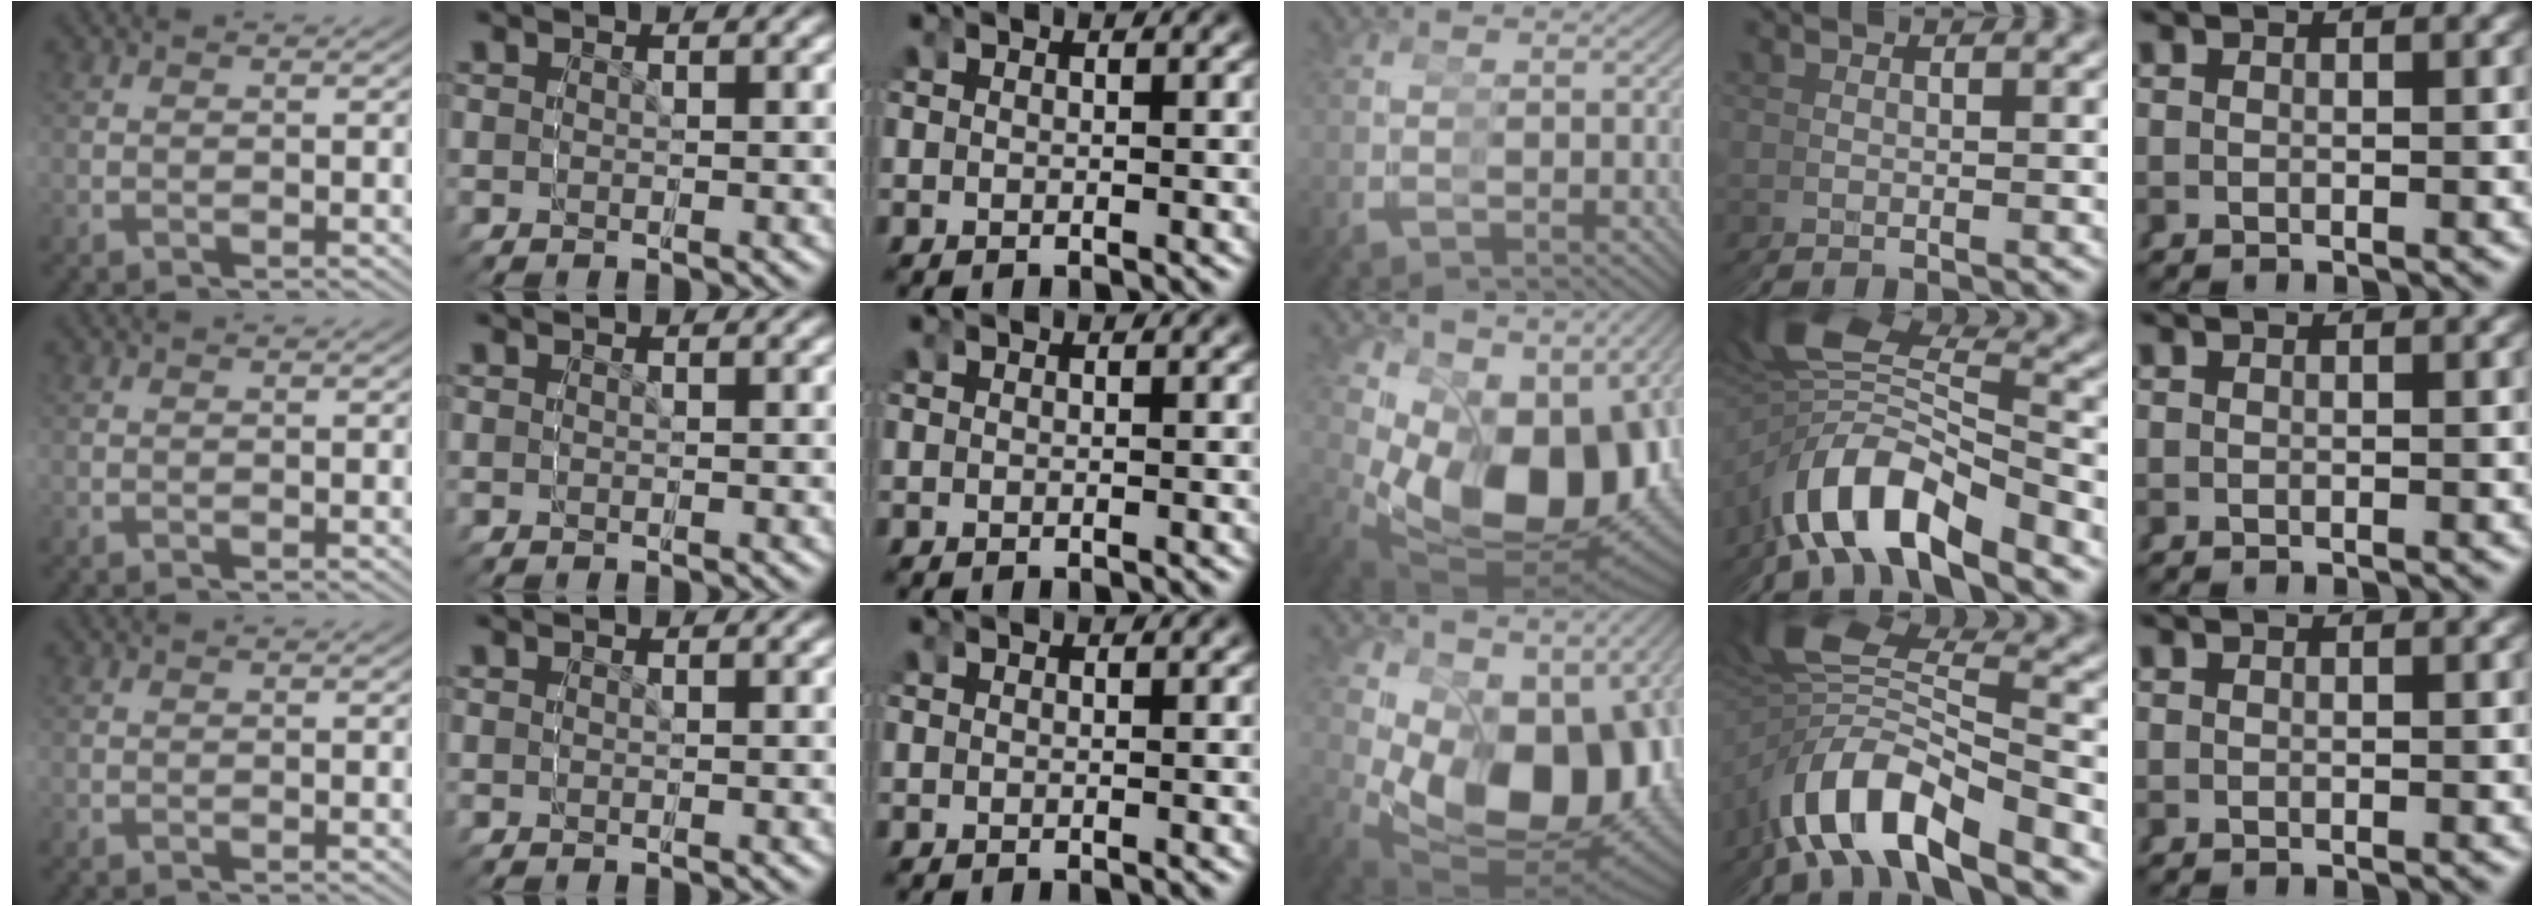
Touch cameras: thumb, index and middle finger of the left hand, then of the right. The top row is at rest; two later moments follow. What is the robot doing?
{"motion": "grasp_and_lifting", "object": "glasses"}